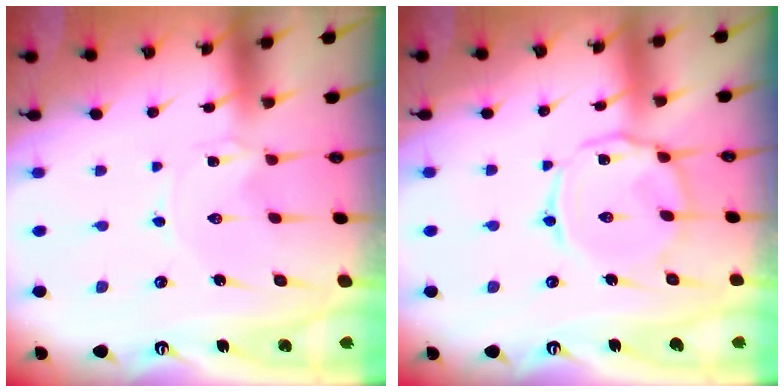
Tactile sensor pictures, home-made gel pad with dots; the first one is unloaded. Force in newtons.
{"total": 9.5, "press": 9.5, "slide": 0.5}